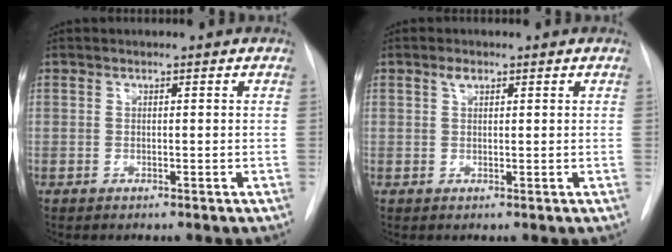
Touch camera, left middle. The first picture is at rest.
{"total": 1.3, "force": [0.8, 0.6, 0.8], "torque": [-0.017, 0.004, 0.015]}